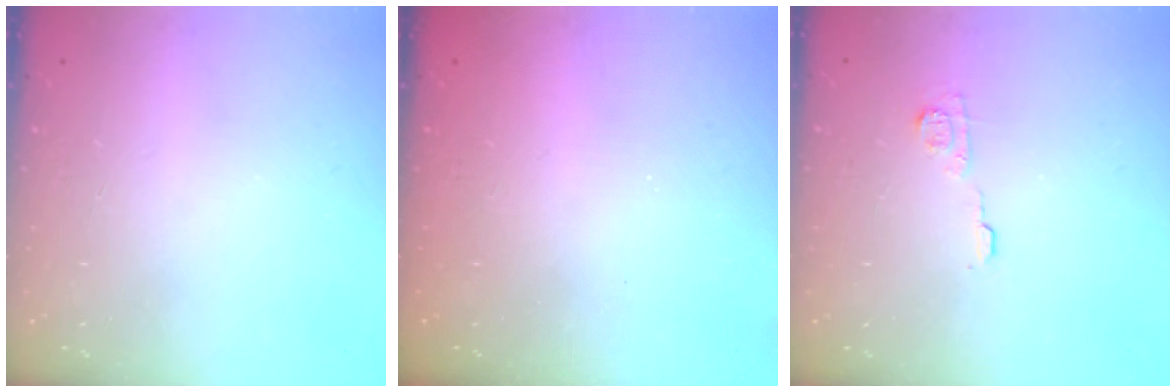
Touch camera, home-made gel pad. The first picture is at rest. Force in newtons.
{"total": 2.5, "press": 2.4, "slide": 0.8}
{"total": 6.2, "press": 6.2, "slide": 0.5}